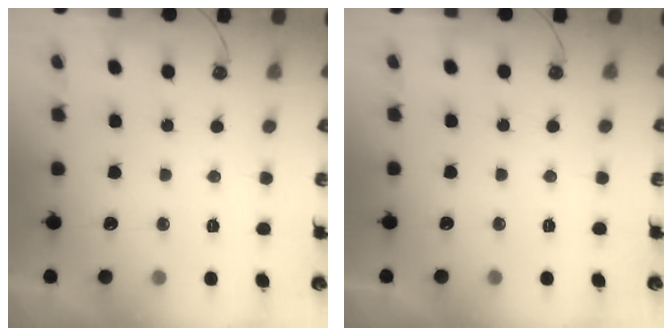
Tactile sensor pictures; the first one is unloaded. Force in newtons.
{"total": 0.0}